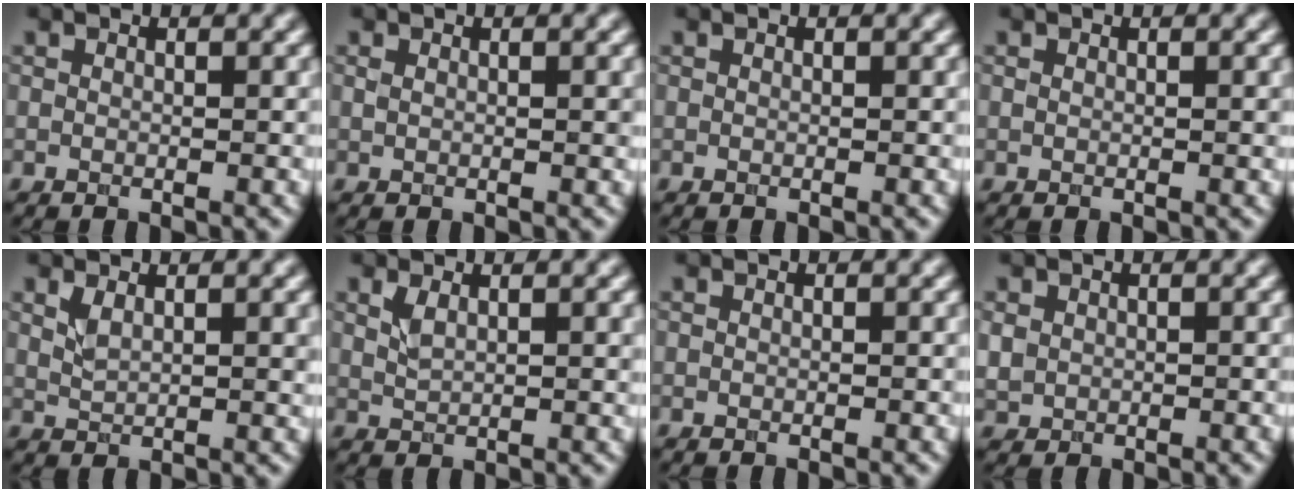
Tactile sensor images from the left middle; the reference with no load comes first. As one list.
[{"total": 1.1, "force": [0.4, 0.5, 1.0], "torque": [-0.018, -0.002, 0.008]}, {"total": 0.0}, {"total": 0.8, "force": [0.2, 0.4, 0.7], "torque": [-0.010, 0.000, 0.005]}, {"total": 2.4, "force": [1.2, 0.9, 1.9], "torque": [-0.040, -0.002, 0.028]}, {"total": 2.1, "force": [1.1, 0.8, 1.6], "torque": [-0.034, -0.001, 0.024]}, {"total": 0.0}, {"total": 1.2, "force": [0.3, 1.1, 0.4], "torque": [-0.008, -0.002, 0.008]}]